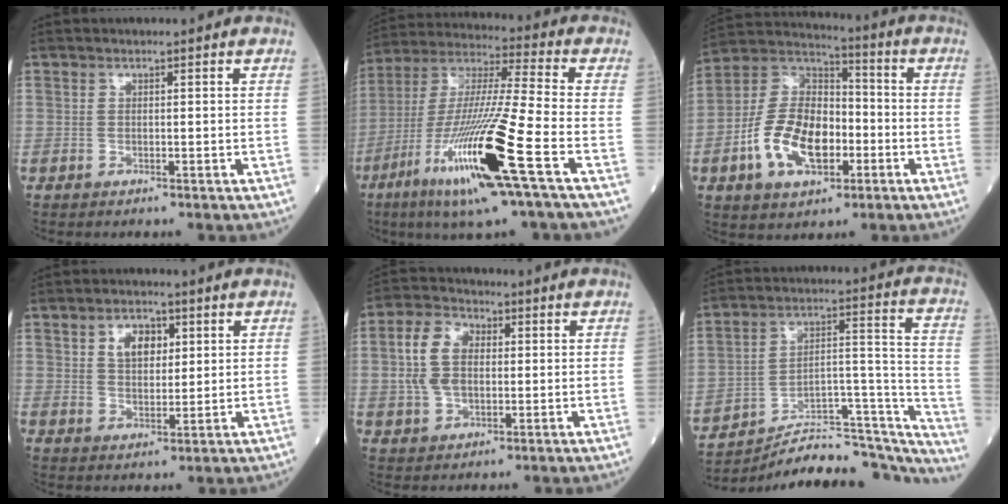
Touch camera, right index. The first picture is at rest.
{"total": 19.9, "force": [-8.4, -0.2, 18.0], "torque": [-0.377, -0.037, -0.160]}
{"total": 14.6, "force": [-4.1, 8.1, 11.4], "torque": [-0.244, 0.018, -0.071]}
{"total": 5.2, "force": [2.2, 3.1, 3.5], "torque": [-0.062, 0.008, 0.043]}
{"total": 7.7, "force": [1.0, 5.1, 5.7], "torque": [-0.129, 0.021, 0.023]}
{"total": 25.8, "force": [-24.4, 5.3, 6.7], "torque": [-0.059, 0.055, -0.338]}